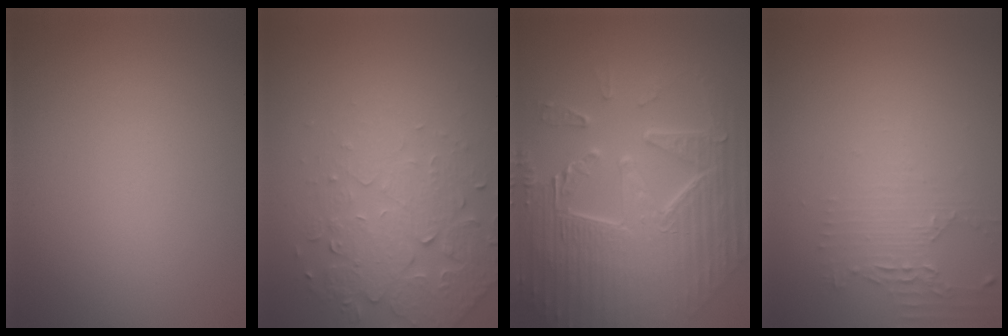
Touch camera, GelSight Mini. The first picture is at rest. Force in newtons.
{"total": 5.2, "press": 3.7, "slide": 3.6}
{"total": 10.0, "press": 6.8, "slide": 7.3}
{"total": 2.2, "press": 1.7, "slide": 1.4}